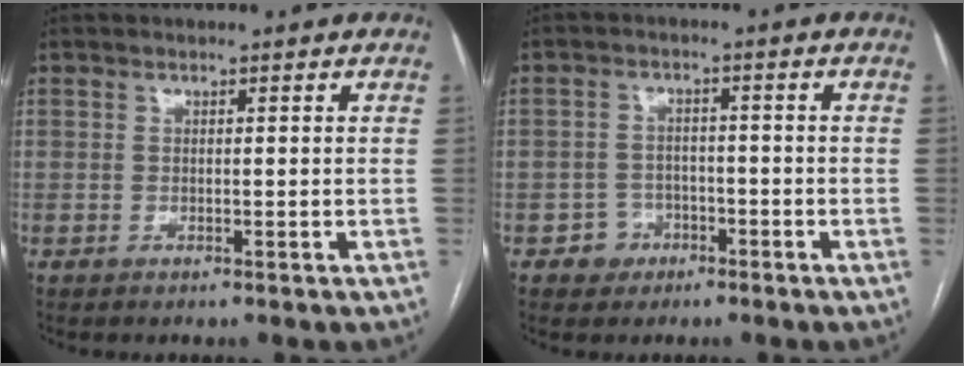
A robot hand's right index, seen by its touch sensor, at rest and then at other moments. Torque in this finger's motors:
{"motor_torque": [-0.15, 0.04, -0.63, -0.21]}